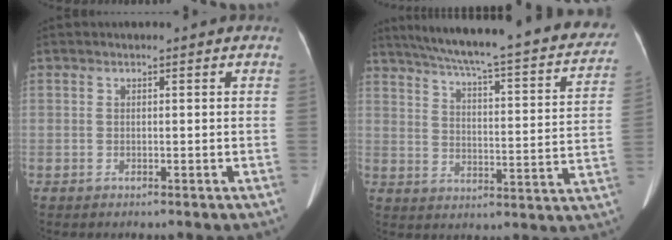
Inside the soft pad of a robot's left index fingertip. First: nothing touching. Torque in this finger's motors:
{"motor_torque": [0.22, -1.70, 0.06, 0.12]}